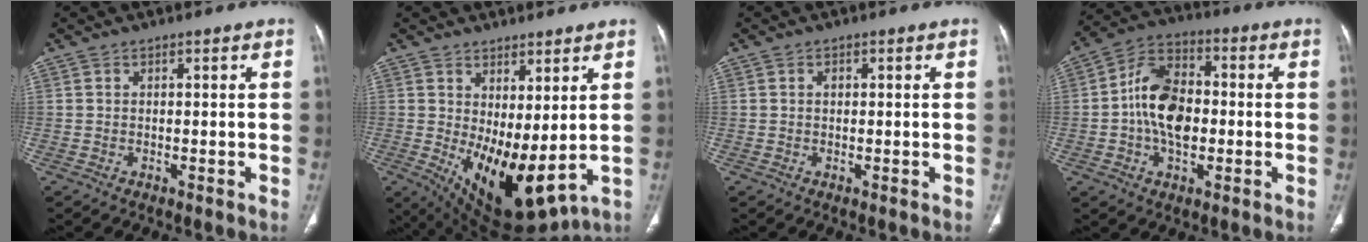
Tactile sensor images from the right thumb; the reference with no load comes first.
{"total": 13.9, "force": [0.5, 6.2, 12.4], "torque": [-0.198, -0.029, 0.034]}
{"total": 1.0, "force": [0.2, 0.7, 0.7], "torque": [-0.009, 0.002, 0.004]}
{"total": 12.9, "force": [-0.9, 8.4, 9.7], "torque": [-0.151, 0.025, -0.023]}